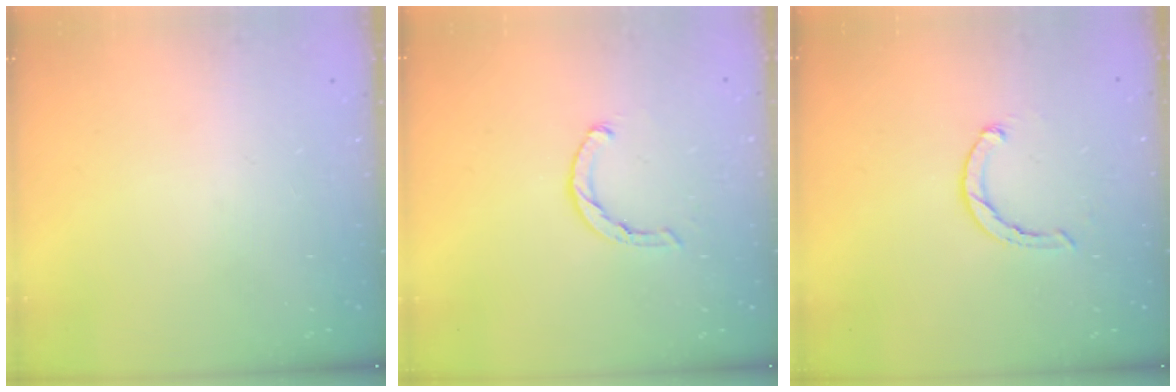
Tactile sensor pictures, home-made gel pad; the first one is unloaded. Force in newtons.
{"total": 1.4, "press": 1.3, "slide": 0.3}
{"total": 1.5, "press": 1.5, "slide": 0.3}